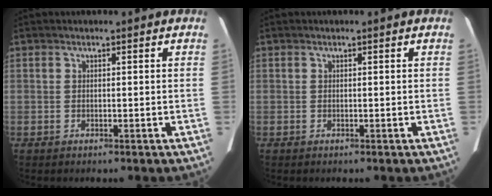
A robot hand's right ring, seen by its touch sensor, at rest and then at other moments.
{"total": 0.0}